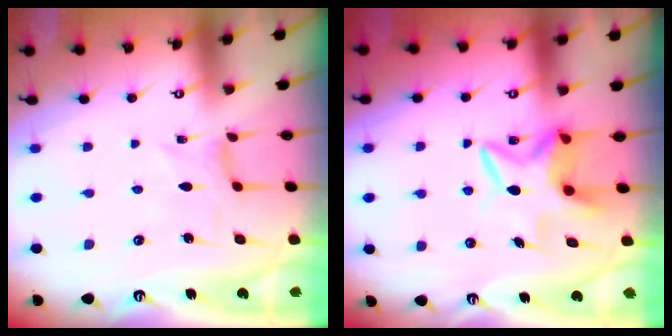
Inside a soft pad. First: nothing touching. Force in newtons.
{"total": 7.5, "press": 7.3, "slide": 1.4}